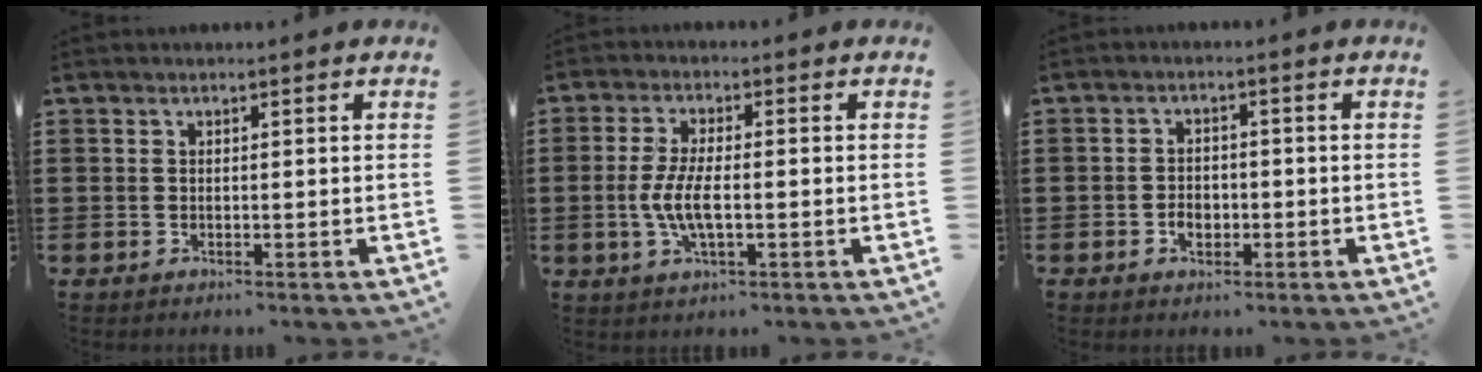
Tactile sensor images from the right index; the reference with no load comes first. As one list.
[{"total": 5.9, "force": [-1.0, 2.0, 5.4], "torque": [-0.122, -0.003, -0.026]}, {"total": 2.6, "force": [-1.0, 2.0, 1.3], "torque": [-0.027, 0.004, -0.020]}]